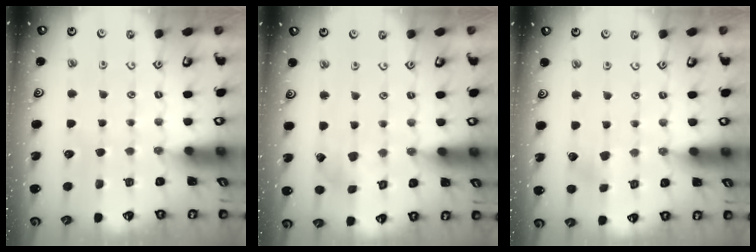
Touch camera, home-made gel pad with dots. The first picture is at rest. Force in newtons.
{"total": 2.3, "press": 2.2, "slide": 0.4}
{"total": 2.6, "press": 2.6, "slide": 0.4}